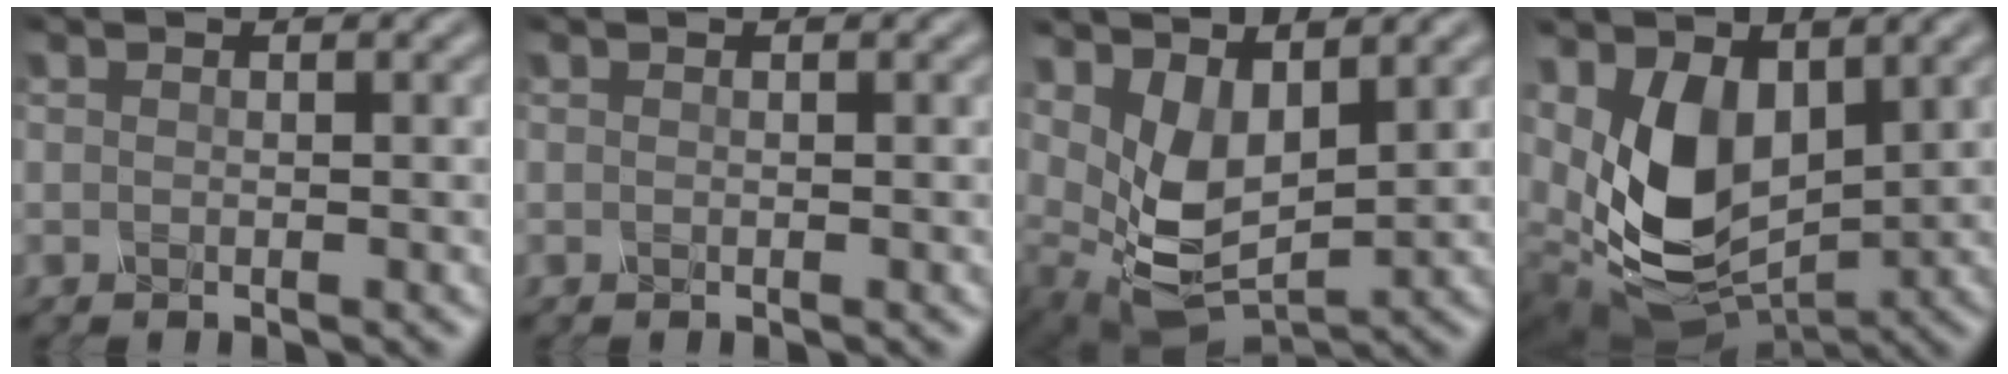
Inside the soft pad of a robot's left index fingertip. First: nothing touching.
{"total": 0.0}
{"total": 5.1, "force": [2.1, 2.8, 3.8], "torque": [-0.093, -0.012, 0.054]}
{"total": 7.8, "force": [1.3, 4.9, 5.9], "torque": [-0.153, -0.021, 0.040]}